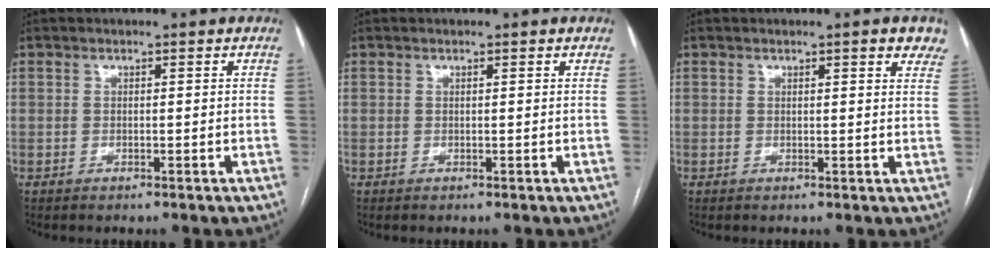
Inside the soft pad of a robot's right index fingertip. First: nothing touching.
{"total": 0.6, "force": [0.5, 0.1, 0.3], "torque": [-0.008, 0.001, 0.000]}
{"total": 4.5, "force": [3.3, 0.8, 2.9], "torque": [-0.023, -0.005, 0.024]}